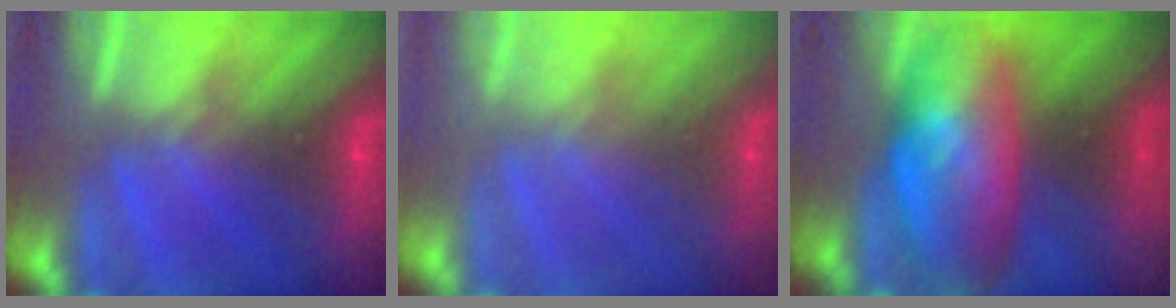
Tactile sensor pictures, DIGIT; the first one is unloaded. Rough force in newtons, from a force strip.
{"total": 2.2}
{"total": 9.3}